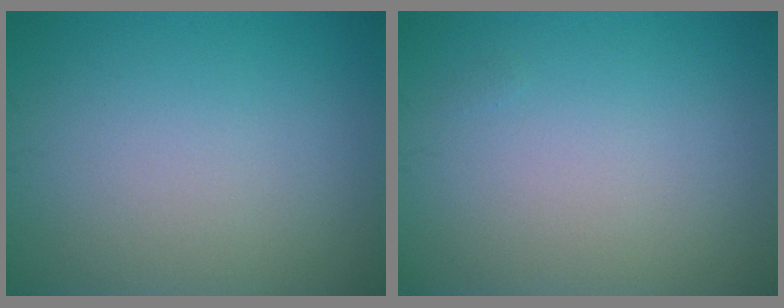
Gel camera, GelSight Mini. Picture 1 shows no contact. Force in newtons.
{"total": 0.0}